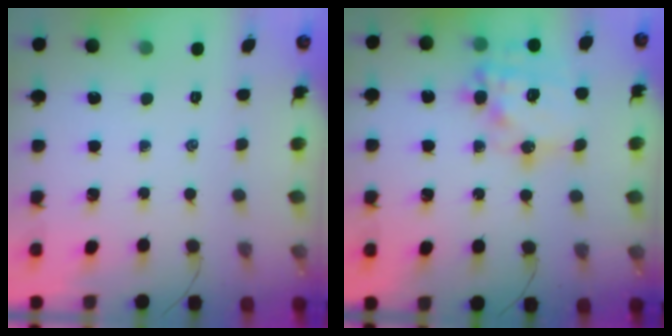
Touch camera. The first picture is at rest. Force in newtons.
{"total": 19.1, "press": 18.9, "slide": 3.2}